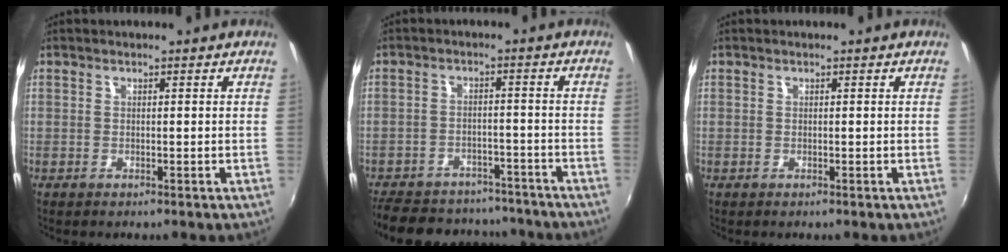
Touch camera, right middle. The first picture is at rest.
{"total": 19.9, "force": [-16.7, 8.2, 7.1], "torque": [-0.168, 0.019, -0.221]}
{"total": 0.0}